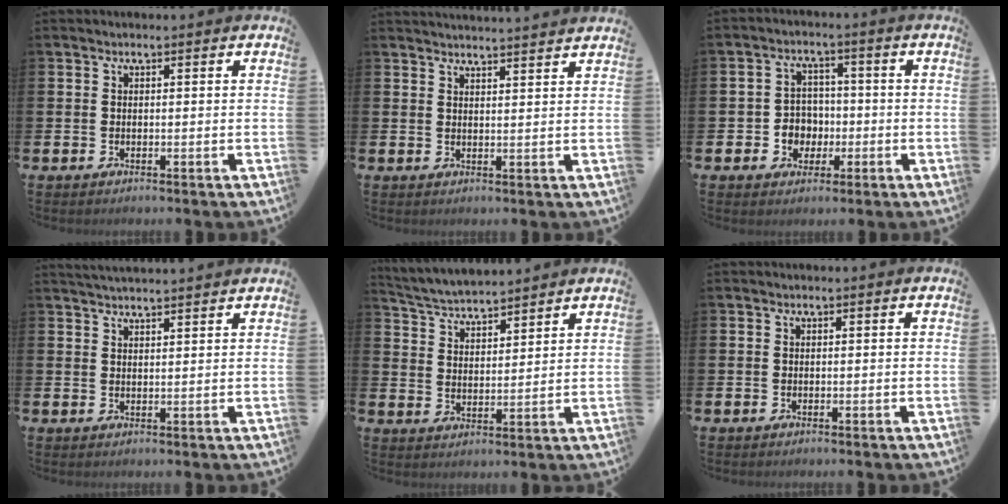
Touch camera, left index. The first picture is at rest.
{"total": 2.9, "force": [2.9, -0.4, -0.1], "torque": [-0.004, -0.018, 0.053]}
{"total": 4.1, "force": [-0.6, 4.0, 0.9], "torque": [-0.025, 0.000, -0.018]}
{"total": 2.7, "force": [2.7, -0.1, 0.1], "torque": [-0.008, -0.013, 0.050]}
{"total": 4.5, "force": [4.5, 0.5, 0.2], "torque": [-0.029, -0.029, 0.080]}
{"total": 0.0}